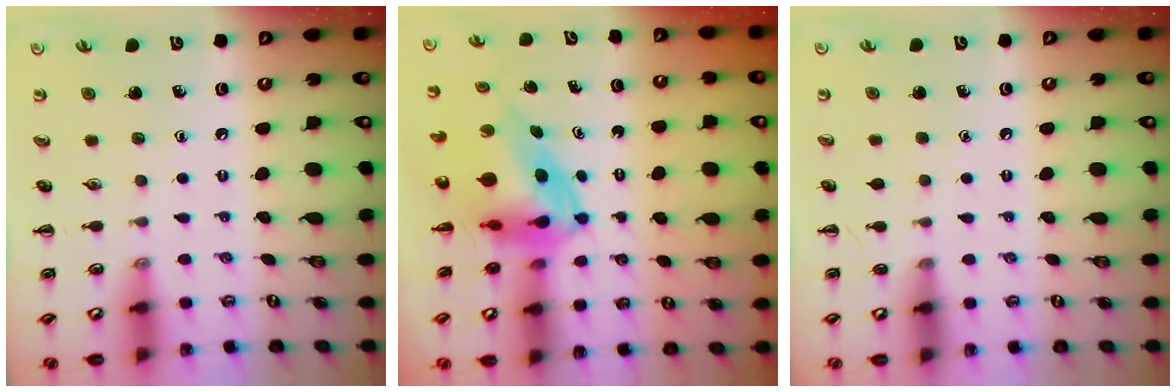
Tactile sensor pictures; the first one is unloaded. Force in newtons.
{"total": 7.3, "press": 7.2, "slide": 1.1}
{"total": 0.0}